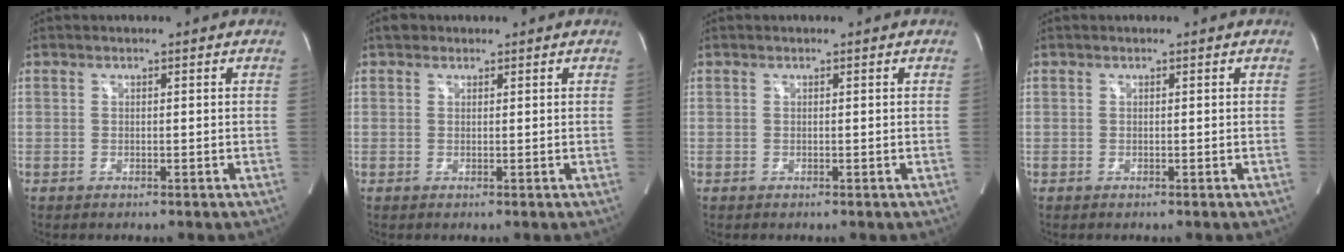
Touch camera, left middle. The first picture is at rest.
{"total": 1.2, "force": [0.9, 0.9, 0.2], "torque": [-0.001, 0.012, 0.011]}
{"total": 0.0}
{"total": 0.0}